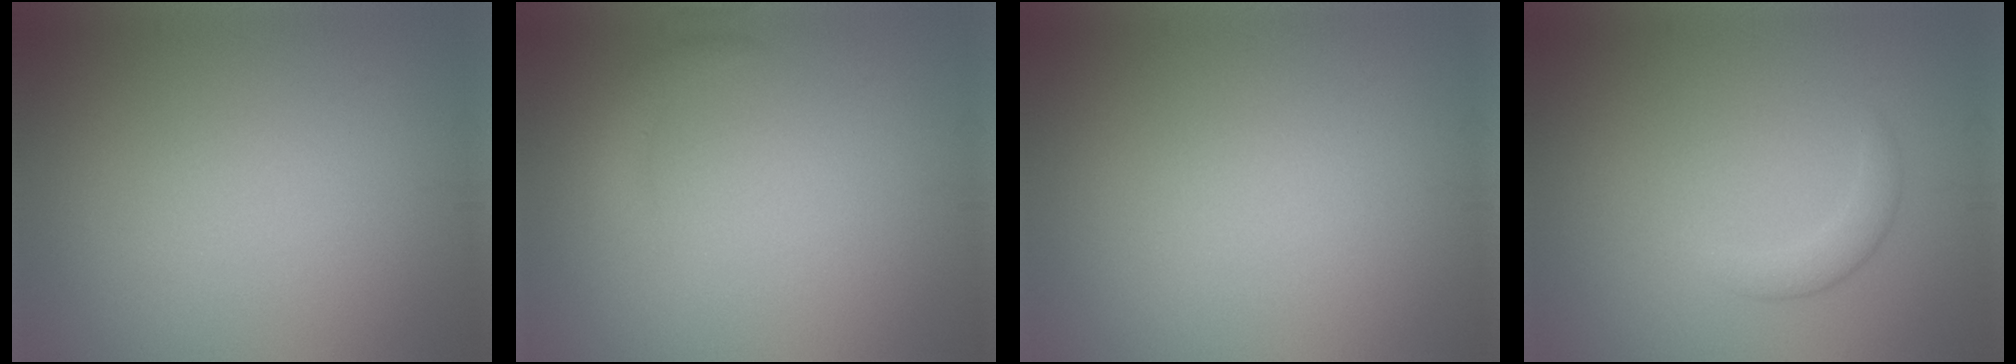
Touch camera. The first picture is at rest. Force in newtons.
{"total": 1.2, "press": 1.2, "slide": 0.2}
{"total": 0.0}
{"total": 1.8, "press": 1.8, "slide": 0.1}